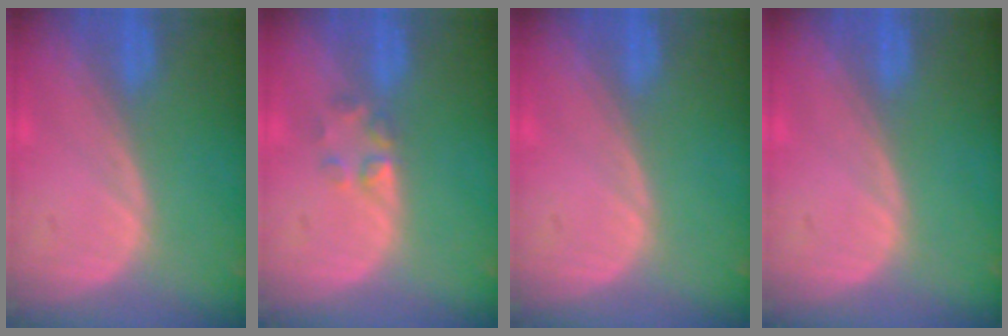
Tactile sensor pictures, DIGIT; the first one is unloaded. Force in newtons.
{"total": 2.2, "press": 2.2, "slide": 0.2}
{"total": 0.0}
{"total": 0.0}